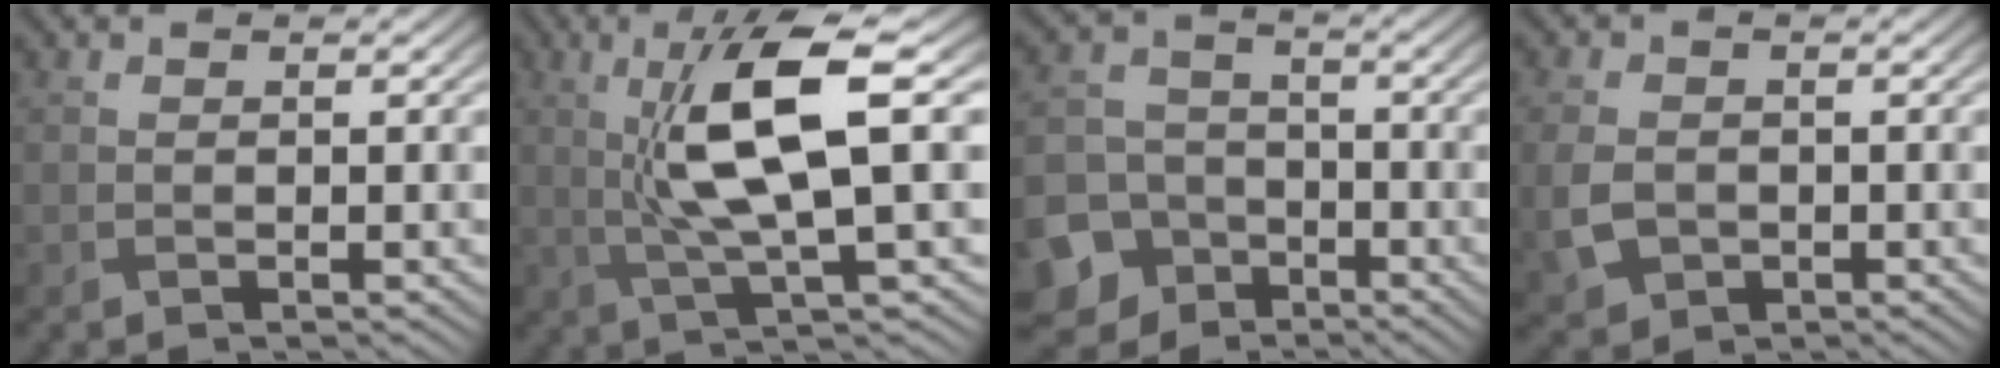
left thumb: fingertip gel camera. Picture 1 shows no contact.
{"total": 9.9, "force": [1.3, 2.1, 9.5], "torque": [-0.185, 0.006, 0.029]}
{"total": 10.9, "force": [-6.1, 8.6, 2.7], "torque": [-0.085, -0.040, -0.124]}
{"total": 4.4, "force": [-1.0, 3.4, 2.6], "torque": [-0.083, -0.012, -0.019]}